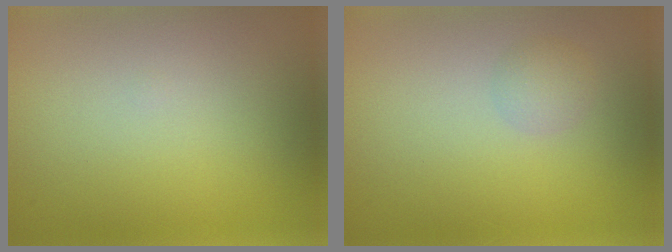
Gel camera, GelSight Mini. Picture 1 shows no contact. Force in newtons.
{"total": 1.4, "press": 1.4, "slide": 0.1}